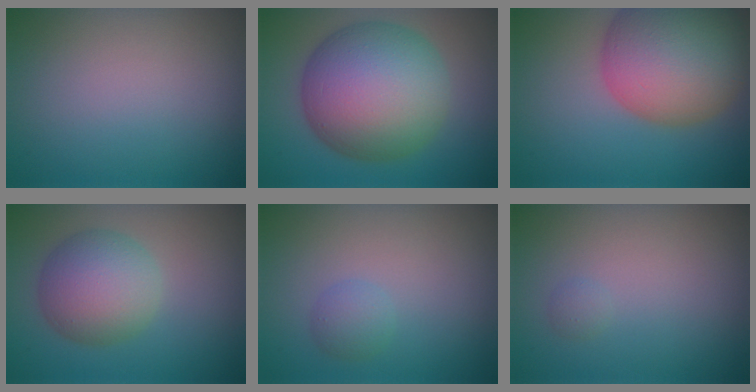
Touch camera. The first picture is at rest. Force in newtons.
{"total": 13.9, "press": 13.9, "slide": 0.4}
{"total": 13.0, "press": 13.0, "slide": 0.7}
{"total": 6.2, "press": 6.2, "slide": 0.3}
{"total": 1.5, "press": 1.5, "slide": 0.1}
{"total": 0.6, "press": 0.6, "slide": 0.0}